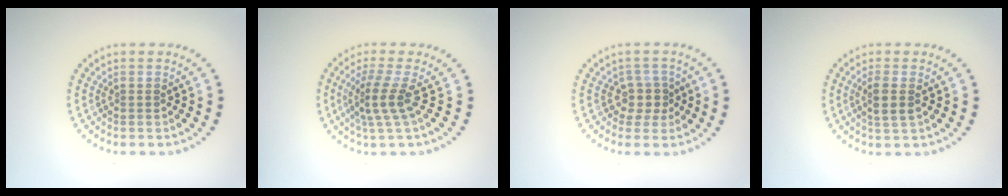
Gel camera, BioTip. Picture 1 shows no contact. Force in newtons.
{"total": 2.9, "press": 2.0, "slide": 2.1}
{"total": 2.1, "press": 1.7, "slide": 1.3}
{"total": 2.0, "press": 1.8, "slide": 0.9}